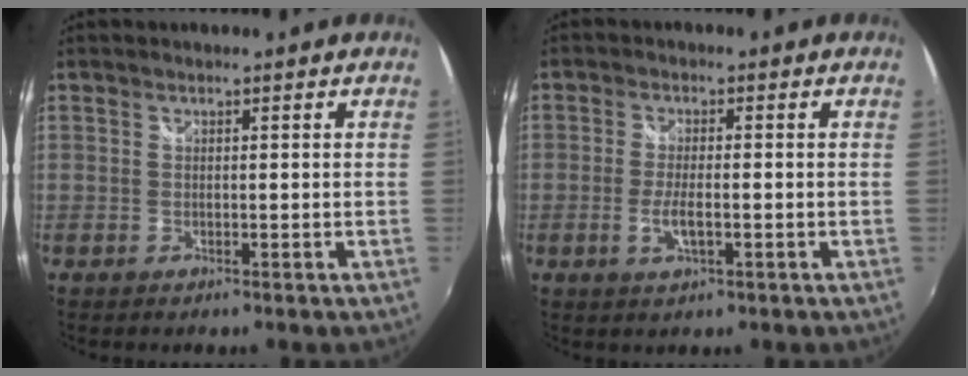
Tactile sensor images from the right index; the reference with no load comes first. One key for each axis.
{"total": 4.1, "fx": -1.3, "fy": 1.1, "fz": 3.7, "tx": -0.077, "ty": -0.006, "tz": -0.024}